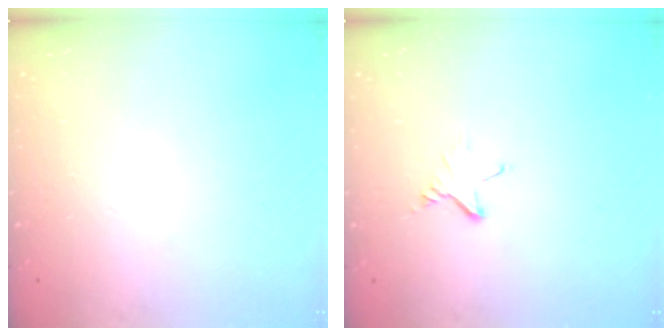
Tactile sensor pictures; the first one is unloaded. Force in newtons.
{"total": 4.0, "press": 4.0, "slide": 0.2}